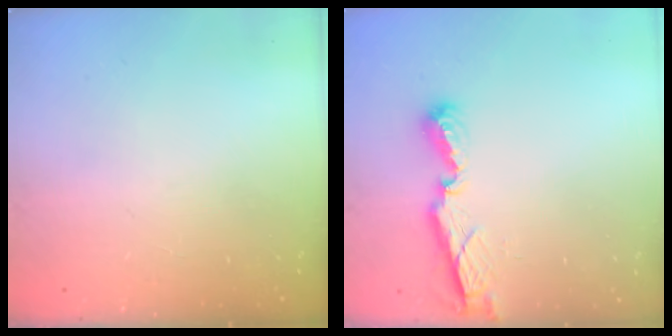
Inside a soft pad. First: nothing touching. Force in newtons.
{"total": 7.7, "press": 7.7, "slide": 0.2}